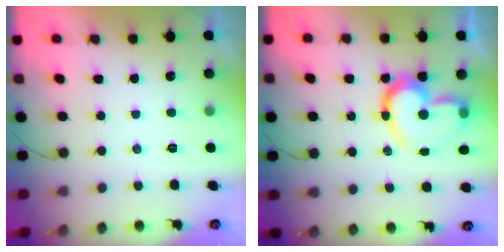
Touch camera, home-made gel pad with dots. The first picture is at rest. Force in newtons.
{"total": 18.1, "press": 18.1, "slide": 1.3}